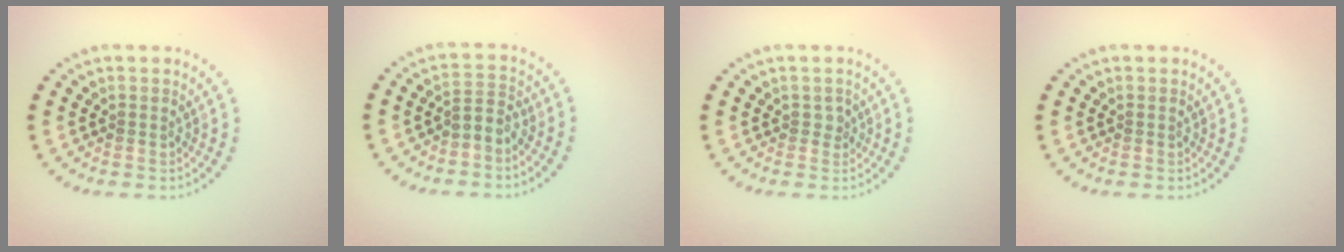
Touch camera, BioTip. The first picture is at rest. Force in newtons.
{"total": 1.8, "press": 1.4, "slide": 1.2}
{"total": 1.0, "press": 0.8, "slide": 0.6}
{"total": 0.0}